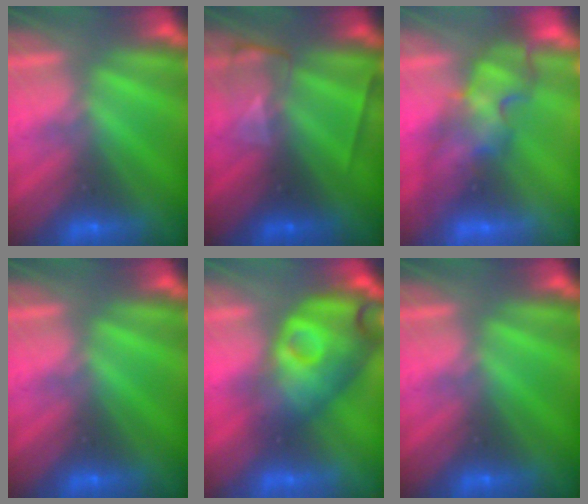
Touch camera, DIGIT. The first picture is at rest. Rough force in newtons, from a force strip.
{"total": 2.1}
{"total": 3.9}
{"total": 0.0}
{"total": 4.2}
{"total": 0.0}